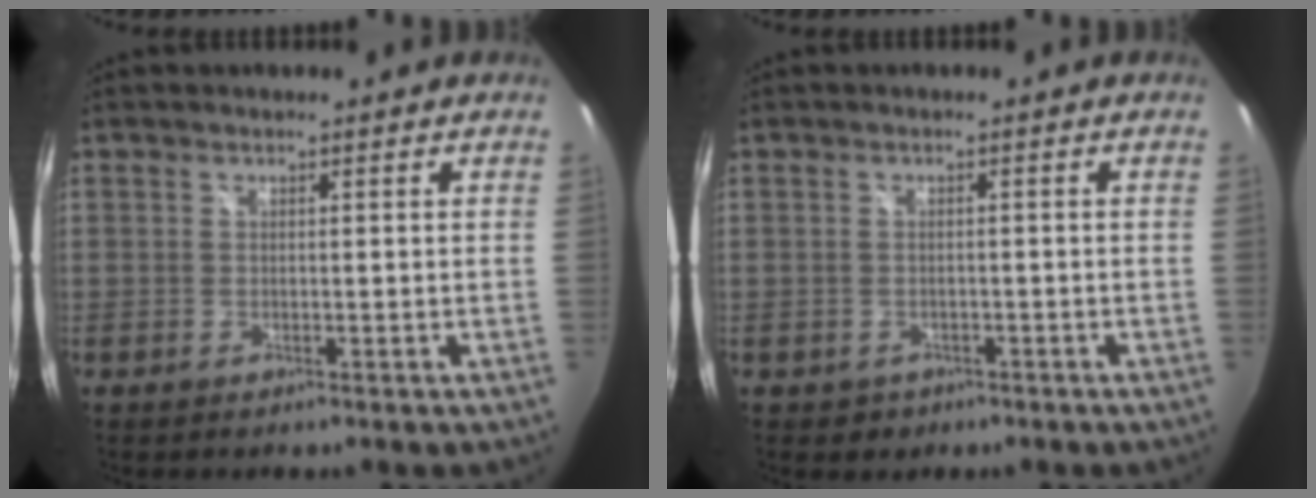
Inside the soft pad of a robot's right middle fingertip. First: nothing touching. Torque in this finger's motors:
{"motor_torque": [0.35, -0.39, 0.02, 0.01]}